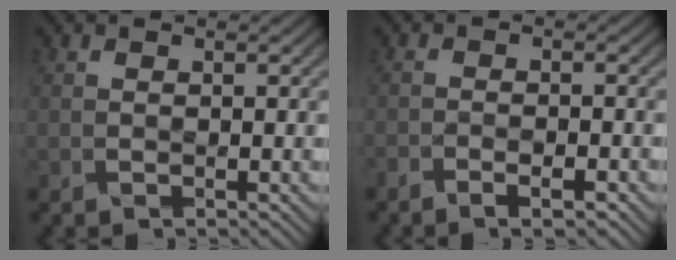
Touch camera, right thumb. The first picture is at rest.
{"total": 3.6, "force": [-2.9, 0.8, 2.0], "torque": [-0.036, 0.004, -0.035]}